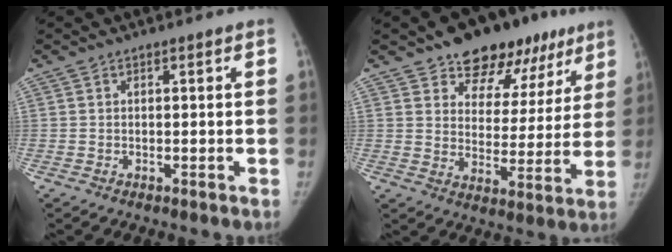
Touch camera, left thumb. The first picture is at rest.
{"total": 18.0, "force": [12.0, 10.3, 8.6], "torque": [-0.058, -0.044, 0.164]}